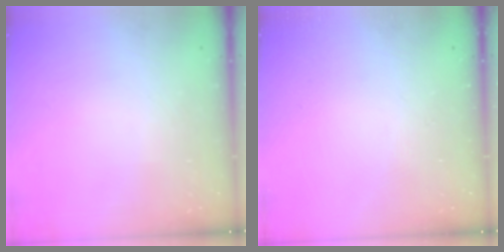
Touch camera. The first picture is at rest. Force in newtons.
{"total": 0.0}